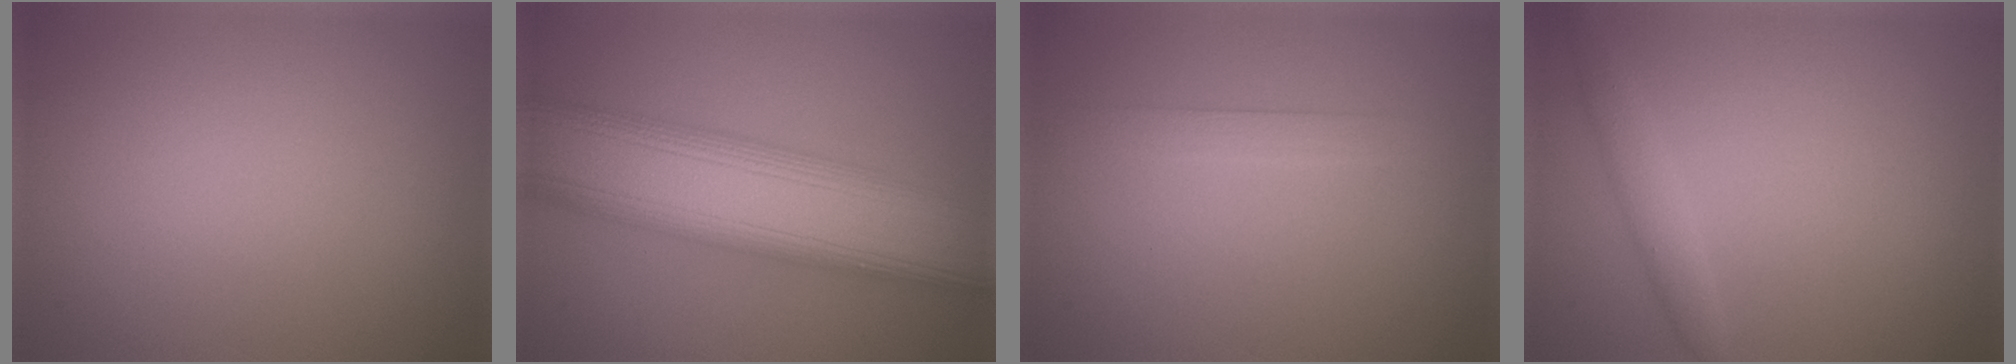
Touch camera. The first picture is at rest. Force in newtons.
{"total": 12.8, "press": 12.8, "slide": 0.2}
{"total": 1.5, "press": 1.5, "slide": 0.1}
{"total": 1.6, "press": 1.6, "slide": 0.0}